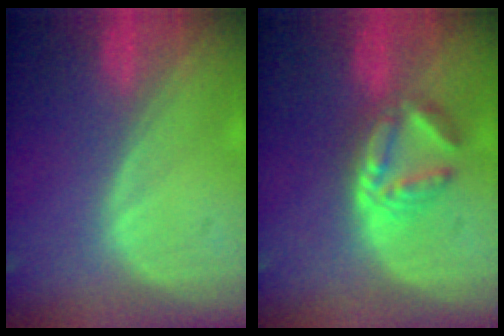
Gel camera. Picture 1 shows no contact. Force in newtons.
{"total": 6.0, "press": 5.4, "slide": 2.7}